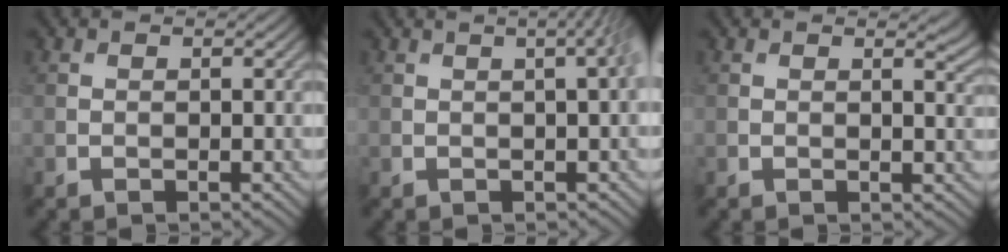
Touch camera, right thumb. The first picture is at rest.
{"total": 3.7, "force": [0.7, 0.9, 3.5], "torque": [-0.038, 0.022, 0.002]}
{"total": 1.6, "force": [1.0, 0.3, 1.2], "torque": [-0.013, -0.004, 0.015]}